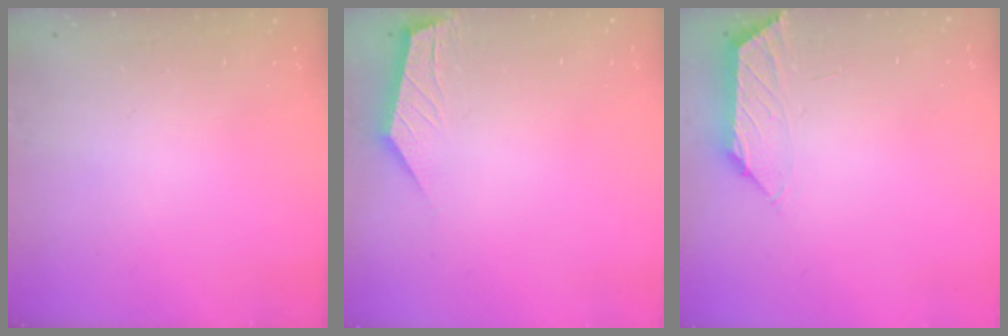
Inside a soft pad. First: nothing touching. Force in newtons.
{"total": 1.7, "press": 1.7, "slide": 0.1}
{"total": 1.2, "press": 1.1, "slide": 0.4}